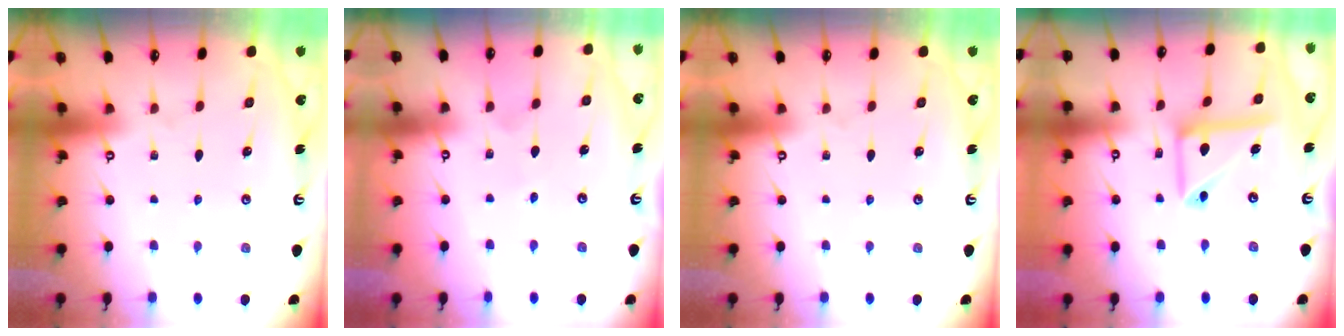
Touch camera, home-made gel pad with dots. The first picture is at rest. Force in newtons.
{"total": 2.7, "press": 2.7, "slide": 0.3}
{"total": 0.0}
{"total": 14.6, "press": 14.5, "slide": 1.5}